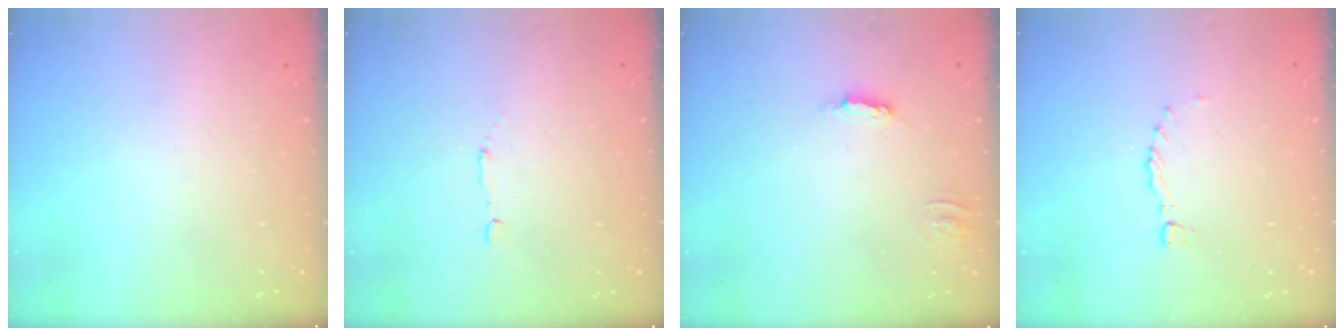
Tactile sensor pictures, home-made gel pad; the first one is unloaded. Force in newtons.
{"total": 2.9, "press": 2.8, "slide": 0.7}
{"total": 3.5, "press": 3.5, "slide": 0.1}
{"total": 0.0}